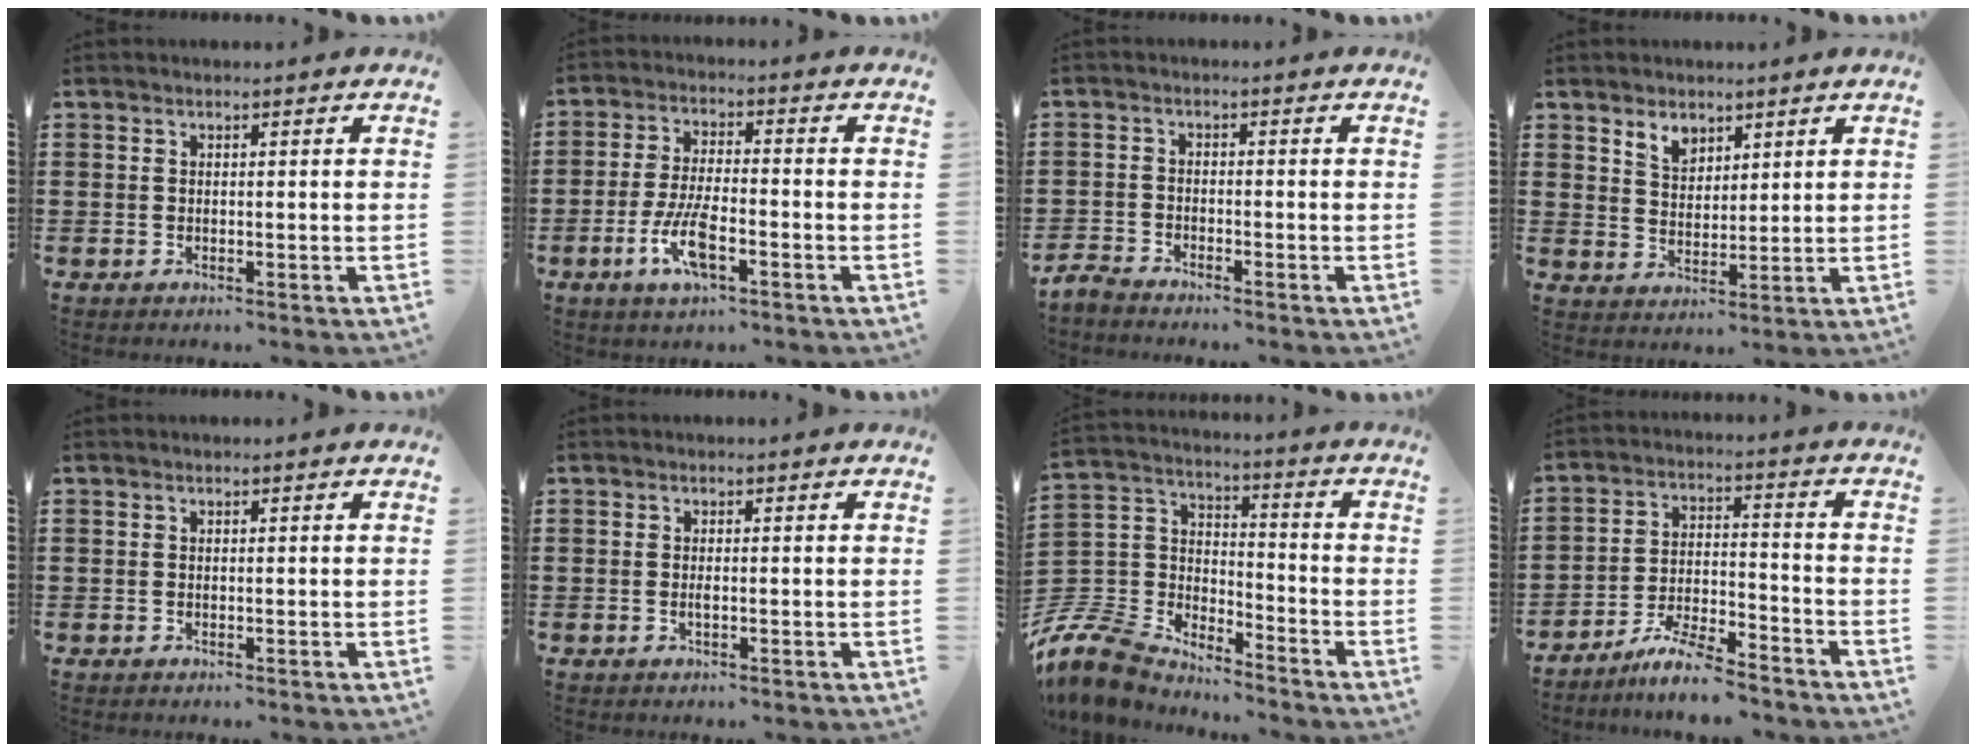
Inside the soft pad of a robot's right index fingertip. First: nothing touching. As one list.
[{"total": 7.4, "force": [-3.1, 2.3, 6.4], "torque": [-0.142, -0.012, -0.060]}, {"total": 2.4, "force": [-2.4, 0.1, 0.0], "torque": [-0.005, 0.002, -0.051]}, {"total": 3.8, "force": [3.0, 2.2, 1.0], "torque": [-0.030, 0.004, 0.057]}, {"total": 0.0}, {"total": 0.8, "force": [-0.2, 0.2, 0.8], "torque": [-0.016, -0.004, -0.002]}, {"total": 8.9, "force": [-8.3, 2.9, 1.8], "torque": [-0.089, -0.004, -0.177]}, {"total": 6.8, "force": [-6.3, 0.4, 2.6], "torque": [-0.053, 0.003, -0.120]}]